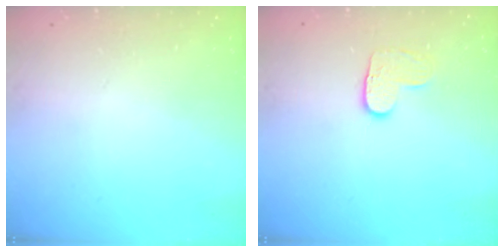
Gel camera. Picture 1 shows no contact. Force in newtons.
{"total": 5.5, "press": 5.5, "slide": 0.4}